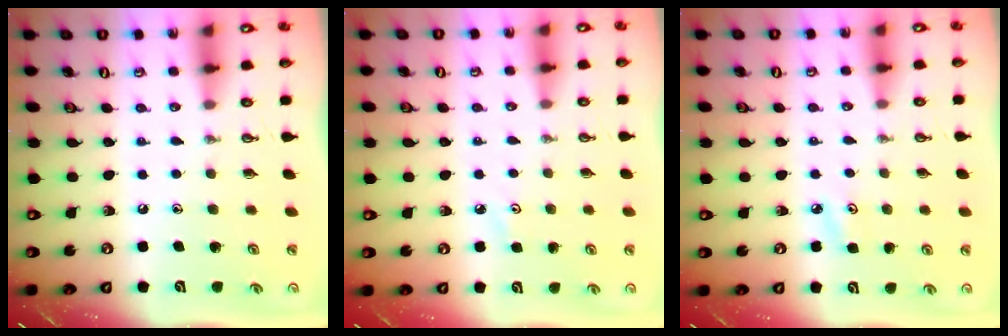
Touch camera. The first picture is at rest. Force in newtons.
{"total": 2.6, "press": 2.6, "slide": 0.5}
{"total": 3.7, "press": 3.6, "slide": 0.4}